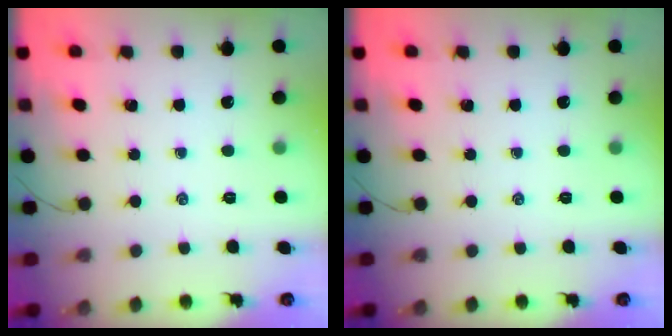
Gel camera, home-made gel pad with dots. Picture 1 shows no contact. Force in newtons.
{"total": 0.0}